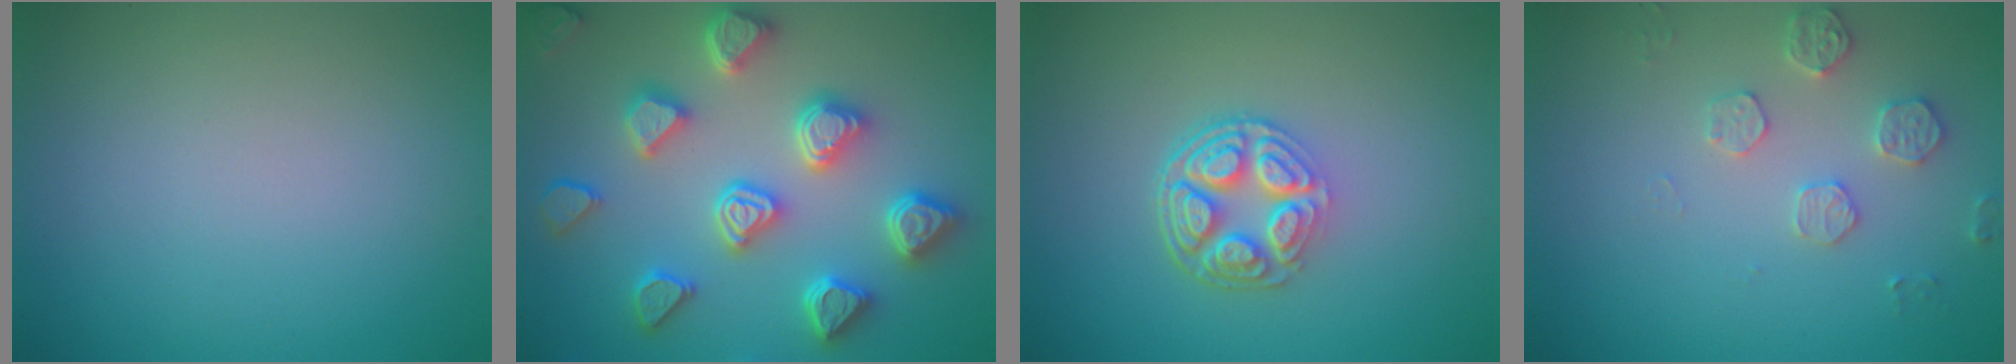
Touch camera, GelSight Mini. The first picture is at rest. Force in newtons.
{"total": 6.0, "press": 5.8, "slide": 1.8}
{"total": 5.1, "press": 3.8, "slide": 3.4}
{"total": 2.5, "press": 2.5, "slide": 0.5}